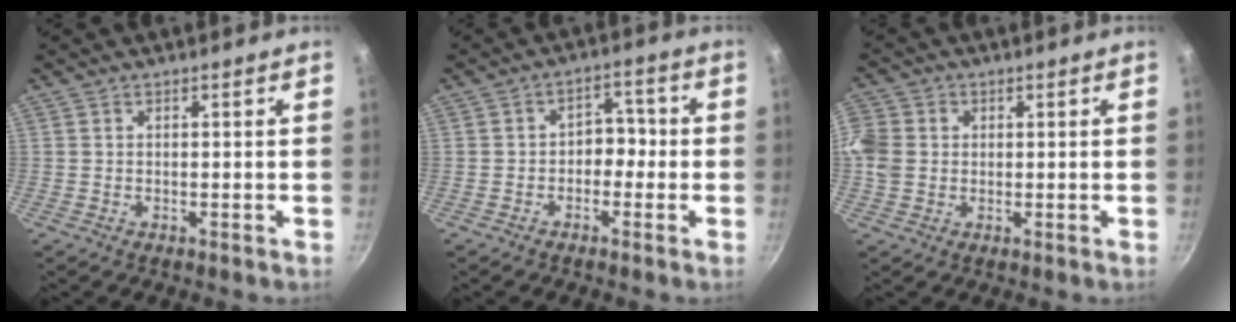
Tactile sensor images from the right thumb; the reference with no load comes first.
{"total": 5.0, "force": [-1.1, 3.7, 3.2], "torque": [-0.015, 0.026, -0.029]}
{"total": 7.6, "force": [0.6, 6.4, 4.1], "torque": [-0.098, 0.013, 0.009]}